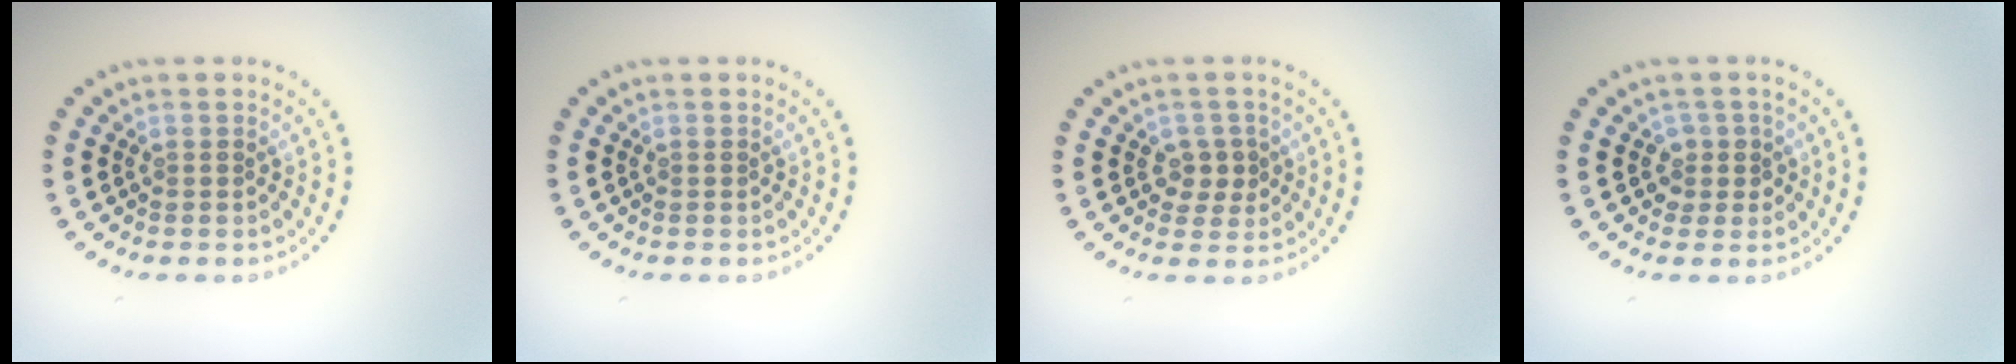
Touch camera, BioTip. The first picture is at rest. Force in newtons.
{"total": 0.0}
{"total": 1.9, "press": 1.7, "slide": 0.7}
{"total": 1.7, "press": 1.3, "slide": 1.1}